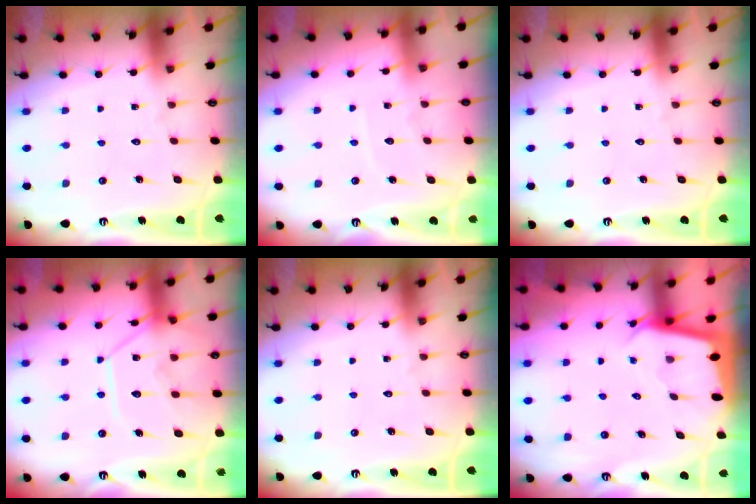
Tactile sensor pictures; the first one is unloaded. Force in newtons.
{"total": 3.9, "press": 3.8, "slide": 0.3}
{"total": 0.0}
{"total": 12.4, "press": 12.4, "slide": 1.2}
{"total": 0.0}
{"total": 2.1, "press": 2.1, "slide": 0.1}